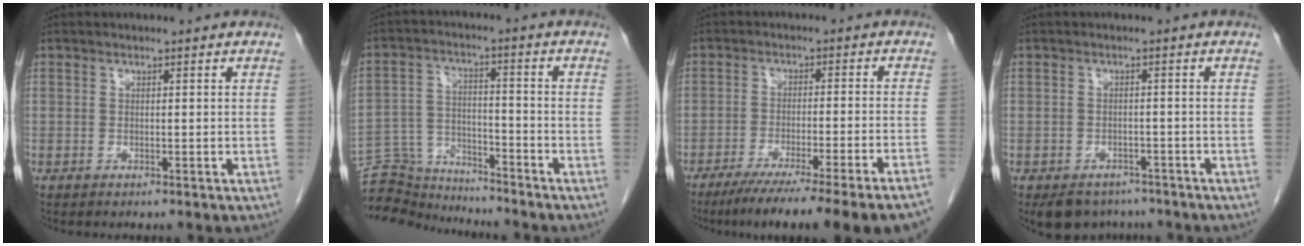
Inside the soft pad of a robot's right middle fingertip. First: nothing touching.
{"total": 10.8, "force": [-10.6, 1.8, 0.3], "torque": [-0.008, 0.028, -0.189]}
{"total": 19.3, "force": [-15.7, -0.8, 11.1], "torque": [-0.109, -0.041, -0.223]}
{"total": 6.5, "force": [-5.4, 3.4, 1.1], "torque": [-0.009, -0.003, -0.072]}